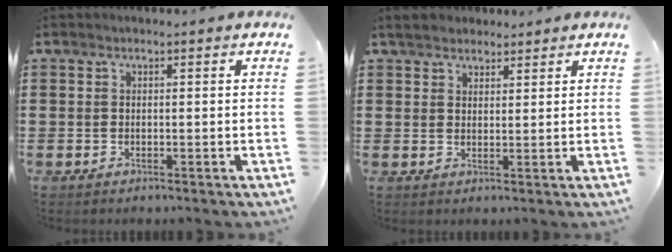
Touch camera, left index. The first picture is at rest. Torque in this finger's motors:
{"motor_torque": [1.42, -0.72, 0.06, 0.11]}